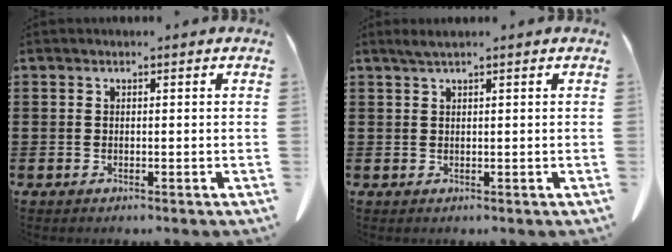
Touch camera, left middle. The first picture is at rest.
{"total": 1.2, "force": [0.8, -0.1, 0.9], "torque": [-0.018, -0.002, 0.015]}